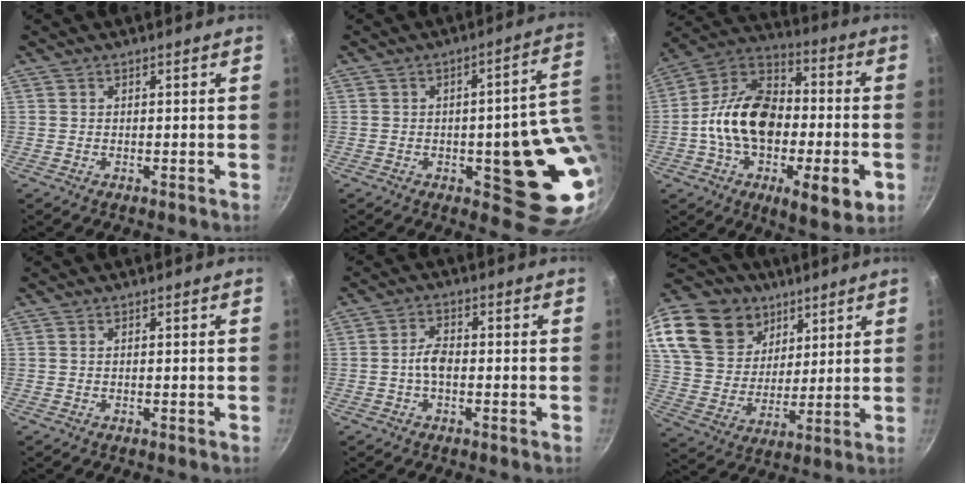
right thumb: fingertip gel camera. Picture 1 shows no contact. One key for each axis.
{"total": 15.7, "fx": -0.3, "fy": 6.0, "fz": 14.5, "tx": -0.125, "ty": -0.008, "tz": -0.003}
{"total": 25.7, "fx": -4.4, "fy": 13.9, "fz": 21.1, "tx": -0.325, "ty": 0.034, "tz": -0.085}
{"total": 0.0}
{"total": 3.7, "fx": -0.8, "fy": 2.0, "fz": 3.1, "tx": -0.056, "ty": 0.018, "tz": -0.020}
{"total": 23.5, "fx": 13.7, "fy": 16.1, "fz": 10.3, "tx": -0.190, "ty": -0.038, "tz": 0.258}